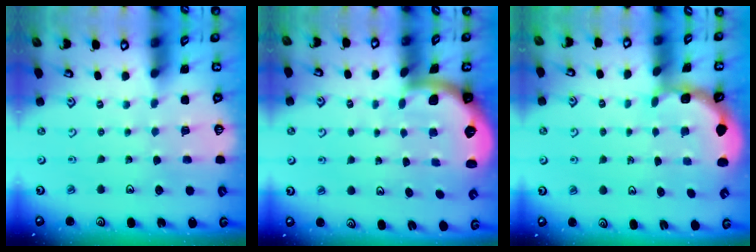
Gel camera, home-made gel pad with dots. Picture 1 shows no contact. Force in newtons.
{"total": 1.6, "press": 1.6, "slide": 0.1}
{"total": 1.9, "press": 1.8, "slide": 0.4}